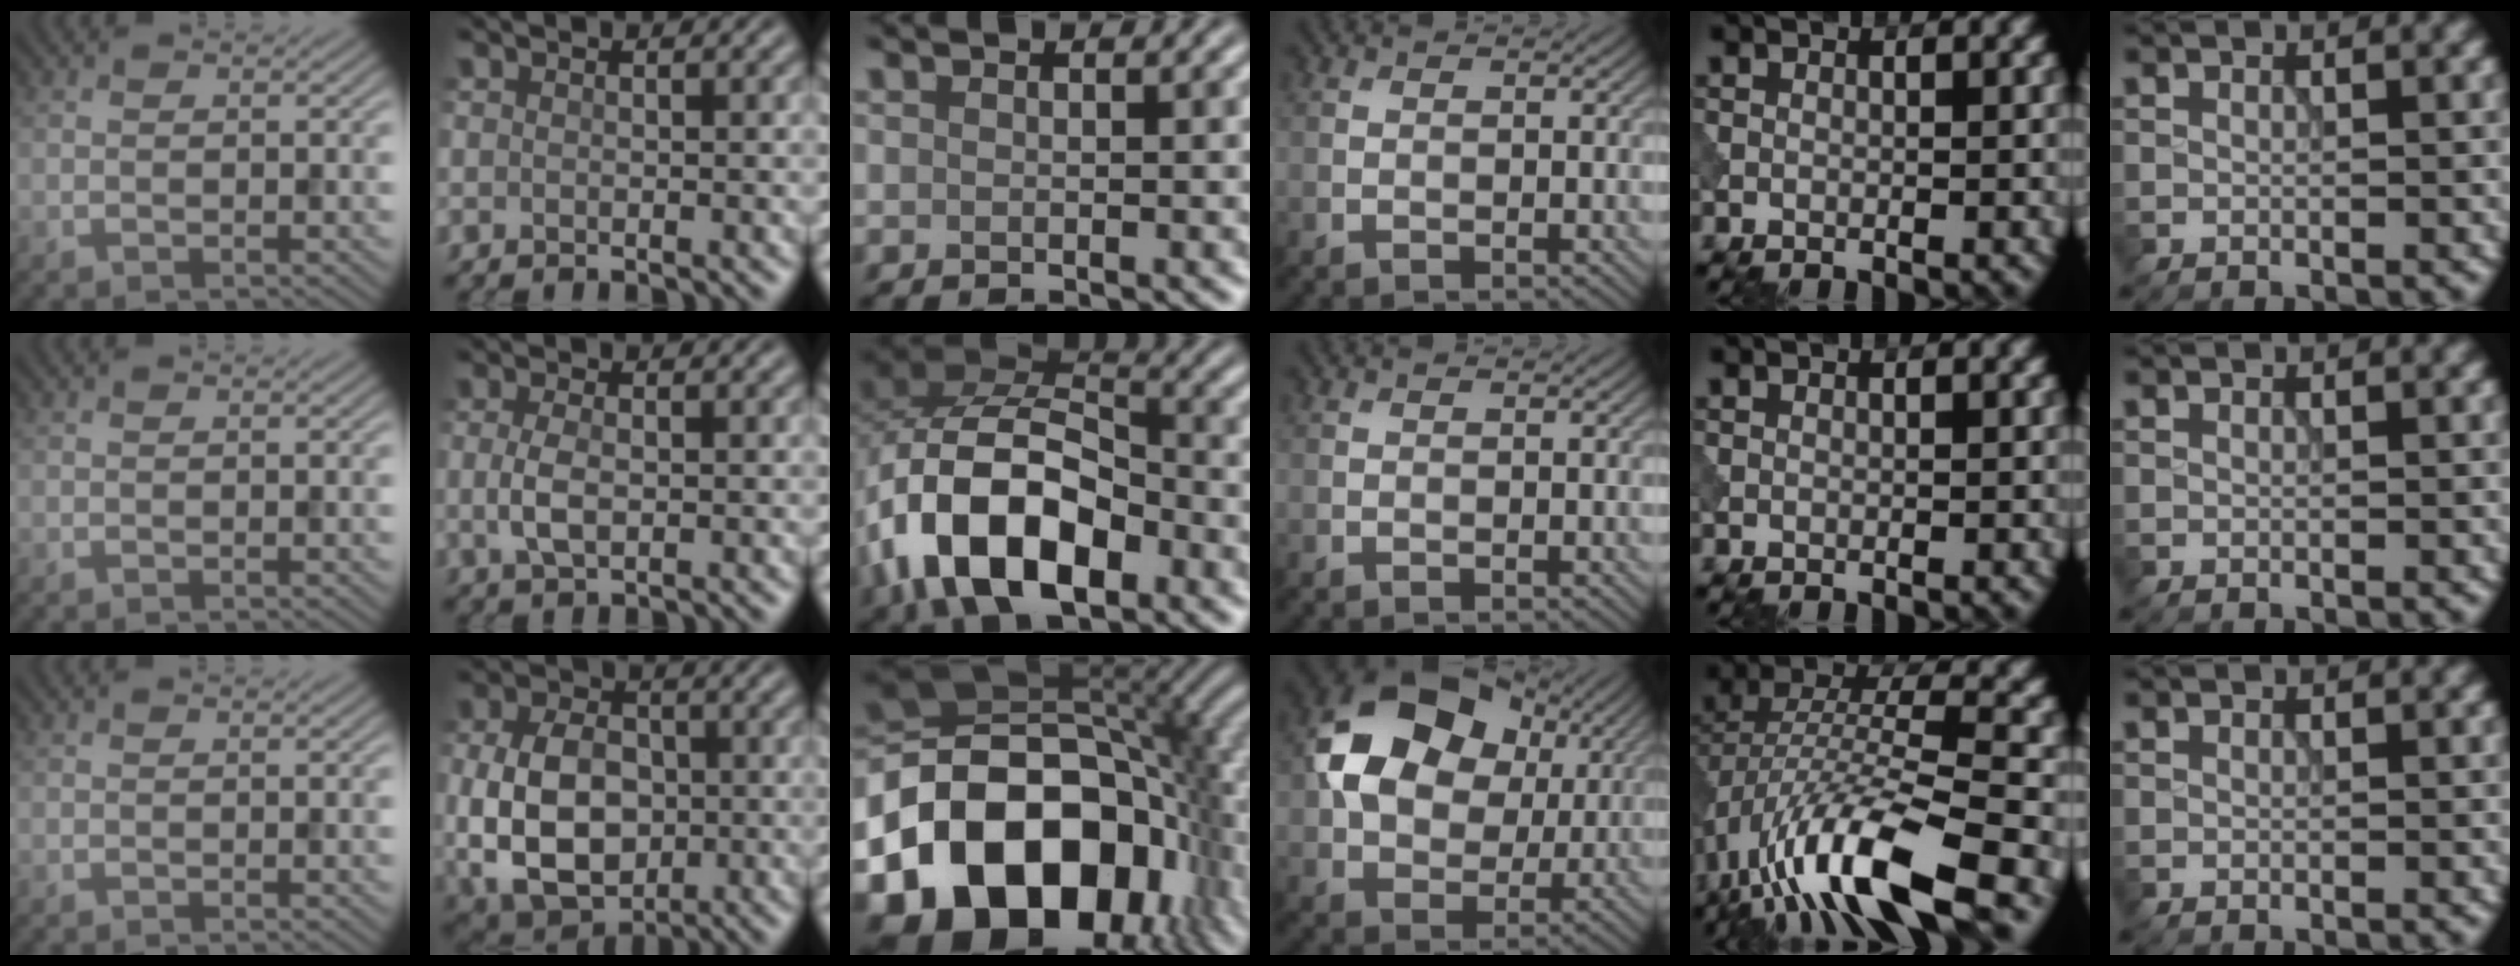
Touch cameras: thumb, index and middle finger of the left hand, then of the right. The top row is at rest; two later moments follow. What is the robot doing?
{"motion": "extract", "object": "peg toy"}